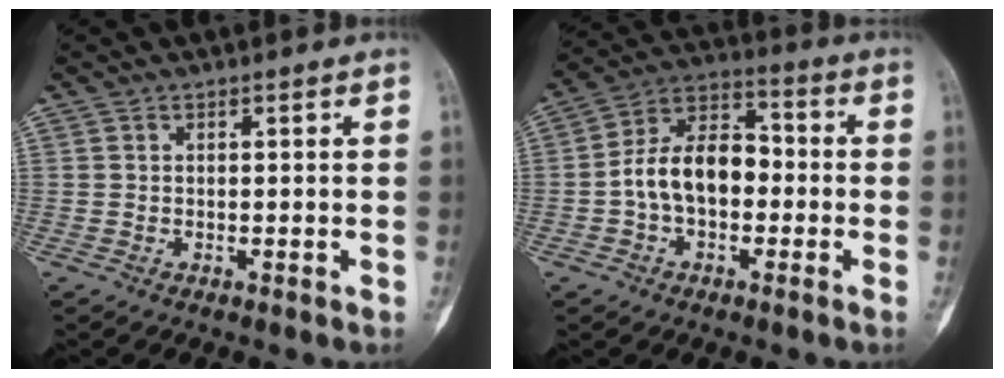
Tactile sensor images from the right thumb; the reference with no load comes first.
{"total": 12.2, "force": [-1.7, 7.5, 9.5], "torque": [-0.155, 0.043, -0.041]}